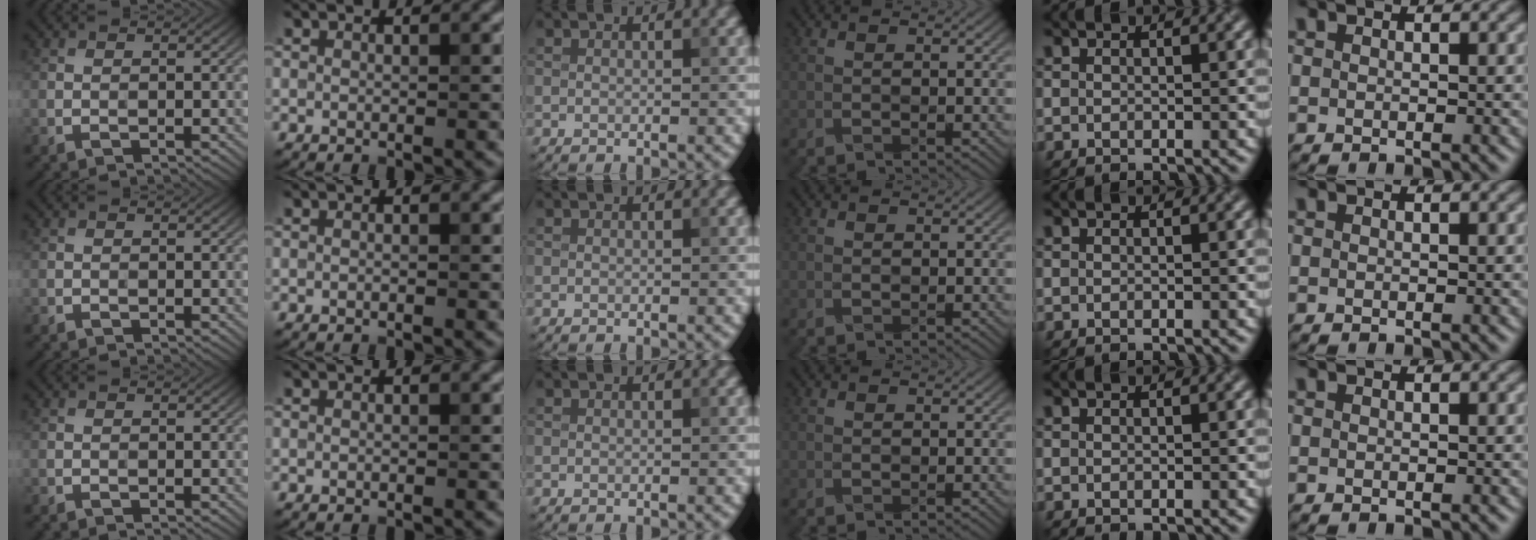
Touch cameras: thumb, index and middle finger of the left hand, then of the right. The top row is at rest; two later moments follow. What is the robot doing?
{"motion": "wrap", "object": "tissue paper"}